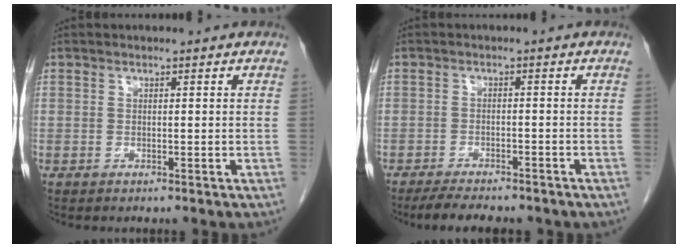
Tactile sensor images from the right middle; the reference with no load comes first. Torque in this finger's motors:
{"motor_torque": [0.58, -0.55, 0.10, 0.04]}